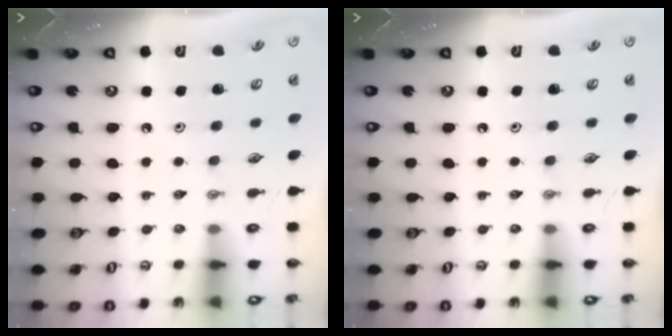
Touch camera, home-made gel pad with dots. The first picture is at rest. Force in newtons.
{"total": 0.0}